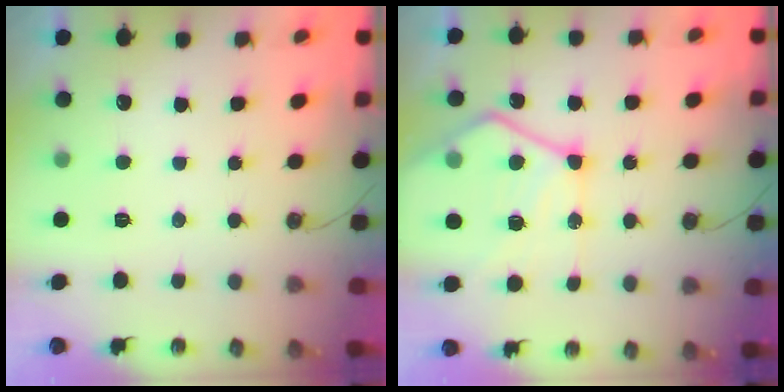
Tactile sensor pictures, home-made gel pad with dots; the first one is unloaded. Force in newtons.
{"total": 16.5, "press": 16.5, "slide": 1.8}